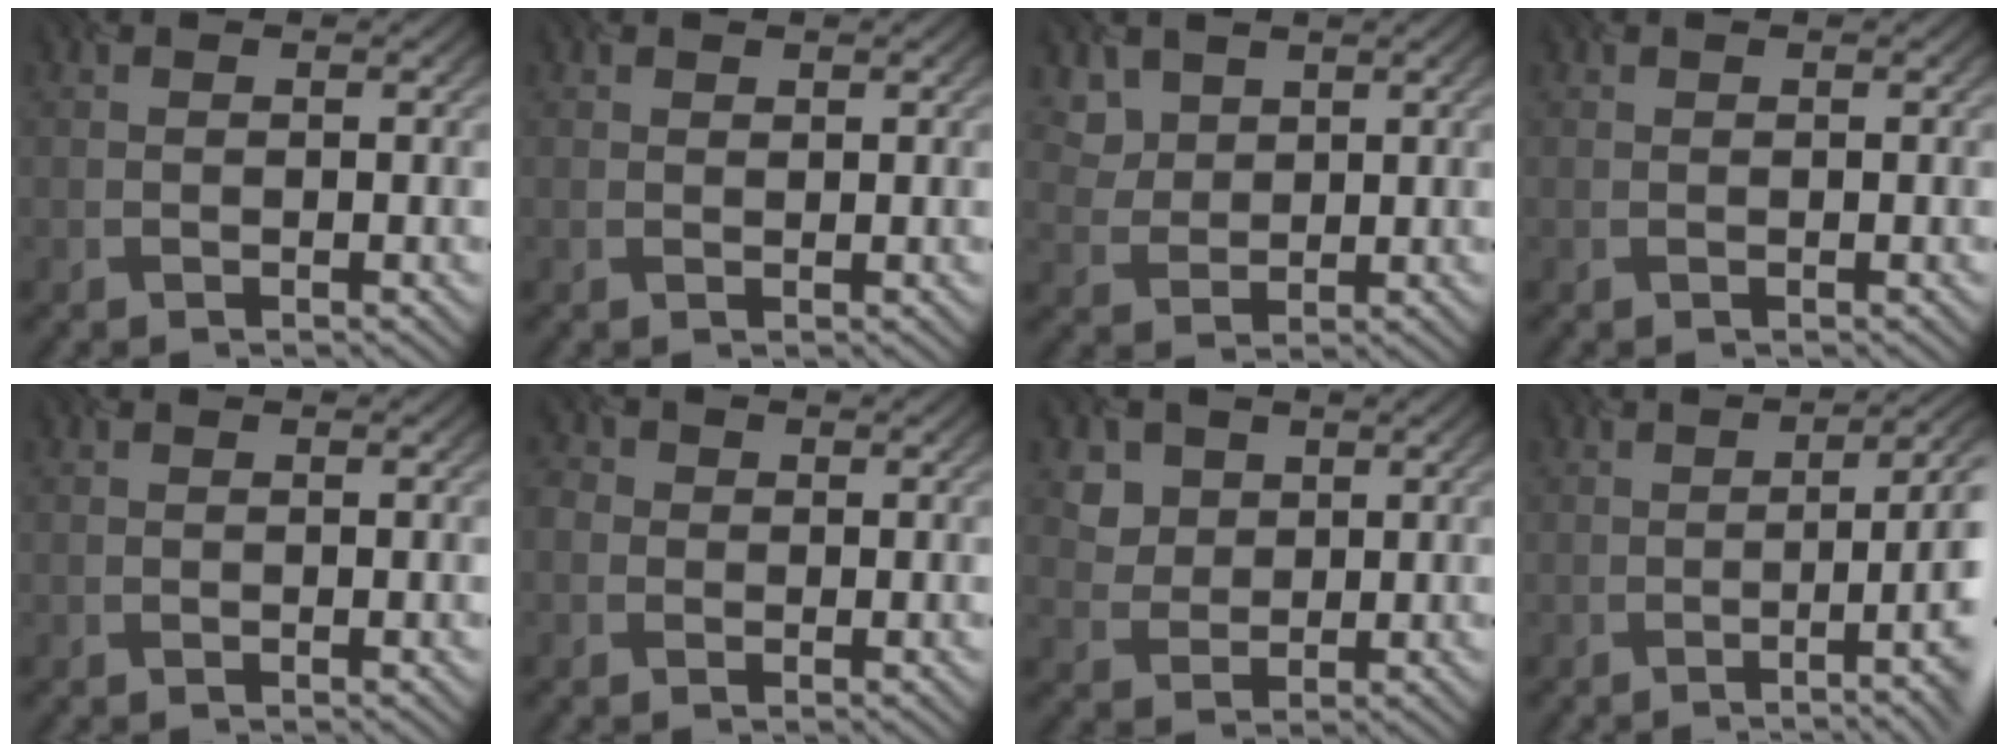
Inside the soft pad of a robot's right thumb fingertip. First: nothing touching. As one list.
[{"total": 0.8, "force": [0.7, 0.3, -0.1], "torque": [0.001, 0.003, 0.019]}, {"total": 3.1, "force": [2.3, 2.1, -0.3], "torque": [-0.013, -0.008, 0.059]}, {"total": 0.0}, {"total": 0.0}, {"total": 1.9, "force": [-0.7, 1.7, -0.2], "torque": [0.001, 0.002, -0.012]}, {"total": 4.1, "force": [2.4, 3.3, 0.1], "torque": [-0.038, -0.004, 0.056]}, {"total": 6.7, "force": [-0.5, 1.7, 6.4], "torque": [-0.074, 0.004, -0.004]}]